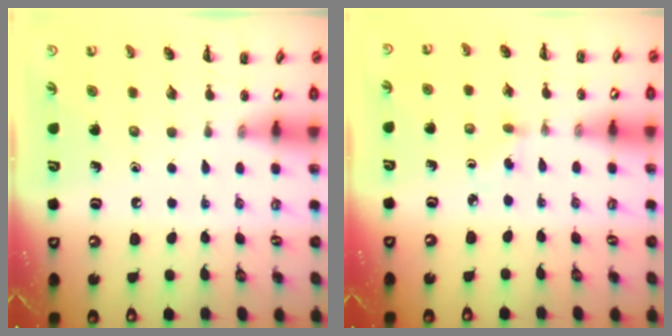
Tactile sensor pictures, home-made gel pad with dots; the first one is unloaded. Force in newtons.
{"total": 2.4, "press": 2.2, "slide": 0.9}